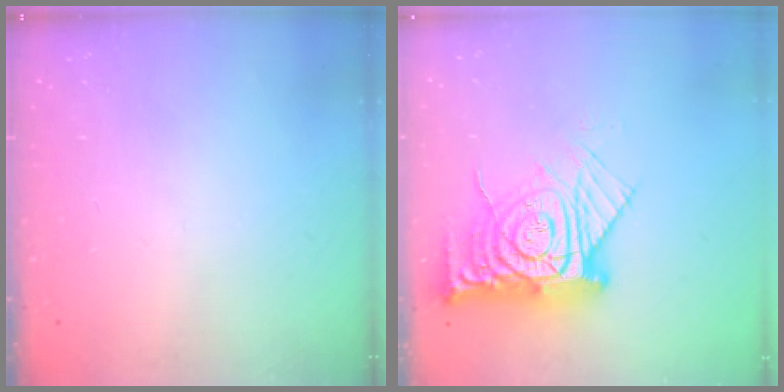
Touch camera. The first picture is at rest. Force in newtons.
{"total": 17.3, "press": 17.2, "slide": 1.7}